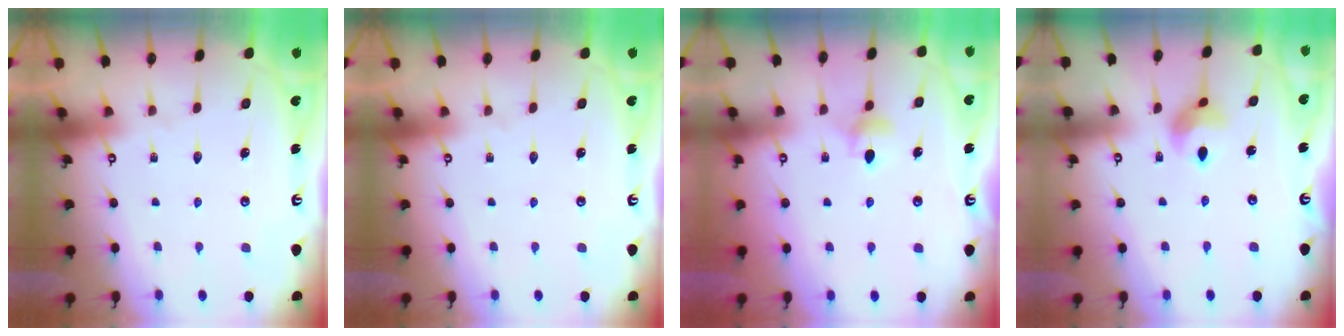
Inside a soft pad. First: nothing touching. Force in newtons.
{"total": 0.0}
{"total": 4.7, "press": 4.6, "slide": 0.7}
{"total": 7.9, "press": 7.9, "slide": 0.4}